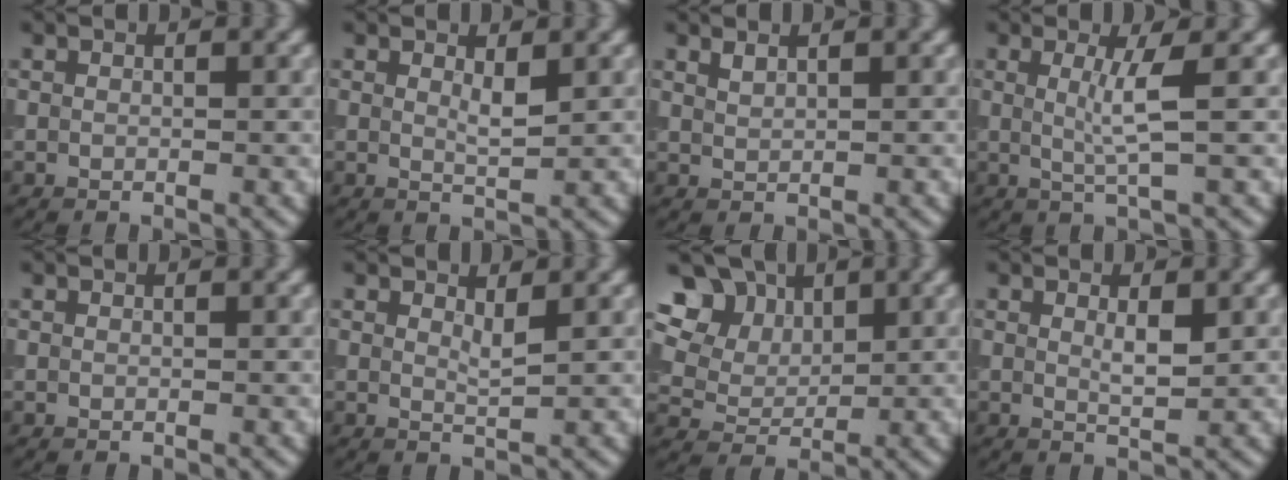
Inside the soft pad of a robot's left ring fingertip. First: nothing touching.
{"total": 1.4, "force": [0.6, 0.2, 1.2], "torque": [-0.023, -0.005, 0.010]}
{"total": 0.5, "force": [0.5, 0.0, 0.2], "torque": [-0.004, 0.000, 0.012]}
{"total": 3.0, "force": [0.4, 0.5, 2.9], "torque": [-0.053, -0.003, 0.006]}
{"total": 0.0}
{"total": 1.2, "force": [0.7, 0.2, 1.0], "torque": [-0.019, -0.005, 0.011]}
{"total": 14.6, "force": [6.9, 10.9, 6.8], "torque": [-0.166, 0.041, 0.116]}
{"total": 1.7, "force": [0.6, 0.3, 1.5], "torque": [-0.027, -0.003, 0.010]}